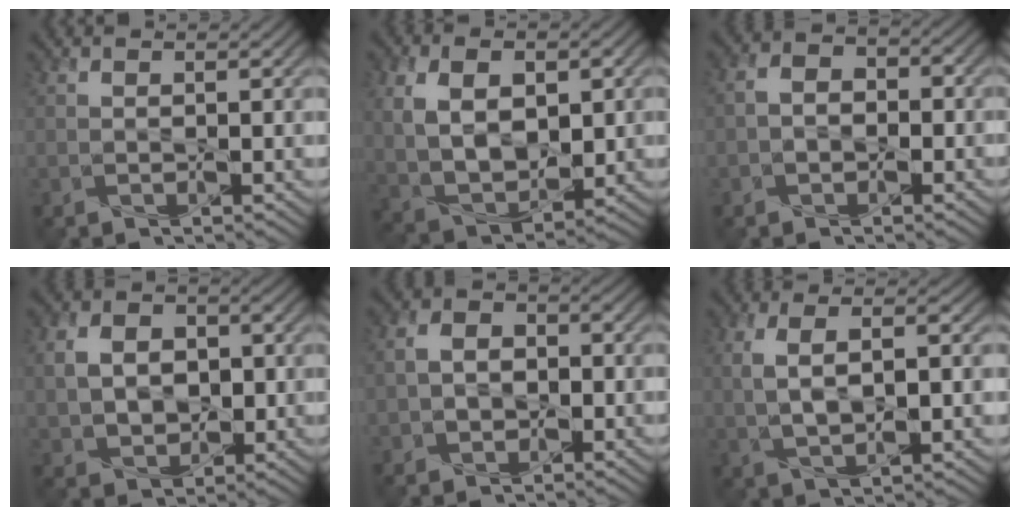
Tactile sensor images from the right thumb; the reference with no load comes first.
{"total": 10.3, "force": [1.9, 6.6, 7.7], "torque": [-0.175, -0.004, 0.041]}
{"total": 3.7, "force": [-0.9, 2.9, 2.2], "torque": [-0.036, 0.006, -0.026]}
{"total": 8.1, "force": [-0.2, 6.1, 5.3], "torque": [-0.124, -0.002, -0.002]}
{"total": 5.8, "force": [-1.5, 4.5, 3.4], "torque": [-0.064, -0.004, -0.033]}
{"total": 8.1, "force": [0.3, 3.9, 7.1], "torque": [-0.153, 0.005, 0.011]}